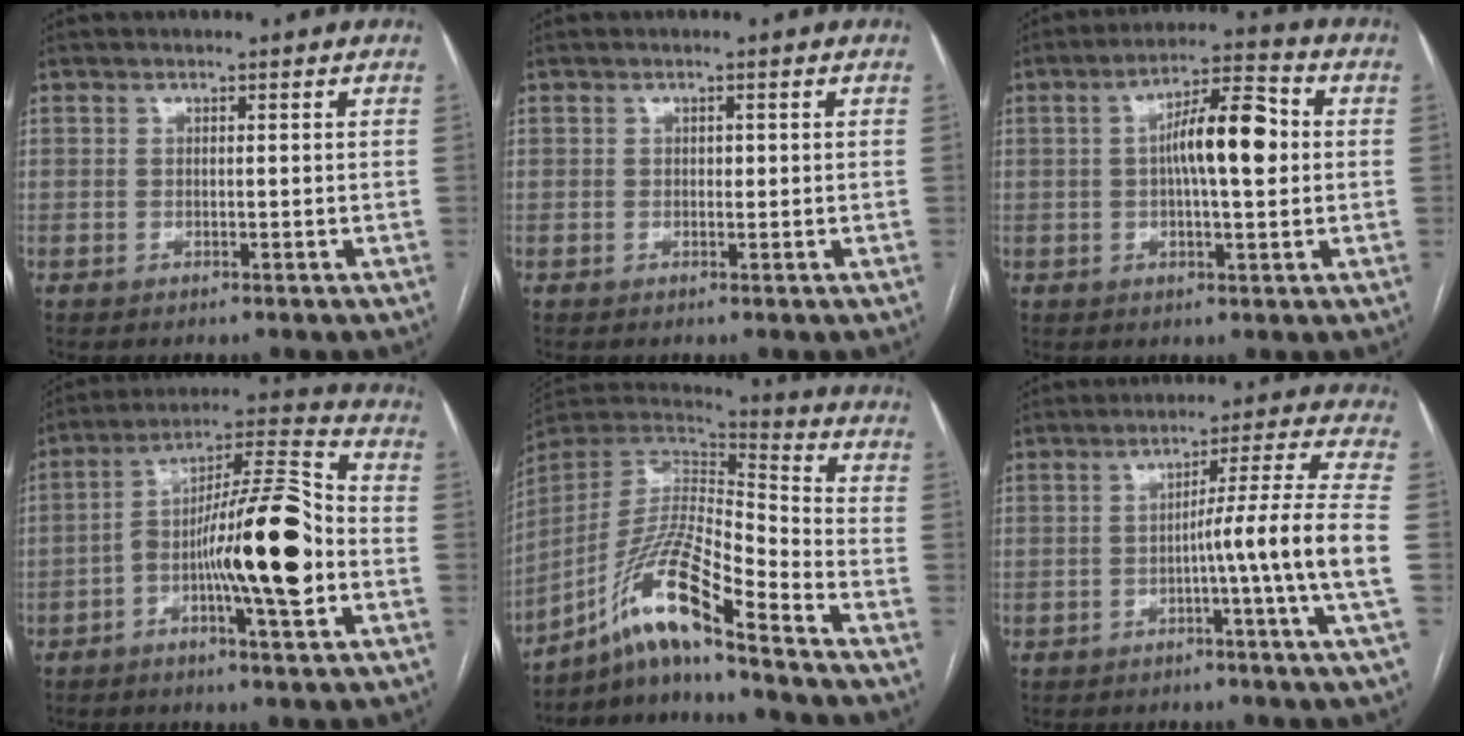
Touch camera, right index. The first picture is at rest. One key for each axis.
{"total": 0.6, "fx": 0.1, "fy": 0.4, "fz": 0.4, "tx": -0.004, "ty": 0.000, "tz": 0.001}
{"total": 10.0, "fx": 0.8, "fy": 2.3, "fz": 9.7, "tx": -0.167, "ty": 0.023, "tz": 0.010}
{"total": 16.0, "fx": -3.7, "fy": 2.1, "fz": 15.4, "tx": -0.261, "ty": 0.017, "tz": -0.057}
{"total": 14.8, "fx": -10.7, "fy": 0.4, "fz": 10.3, "tx": -0.200, "ty": 0.008, "tz": -0.197}
{"total": 10.4, "fx": -2.5, "fy": -2.7, "fz": 9.7, "tx": -0.141, "ty": 0.002, "tz": -0.041}